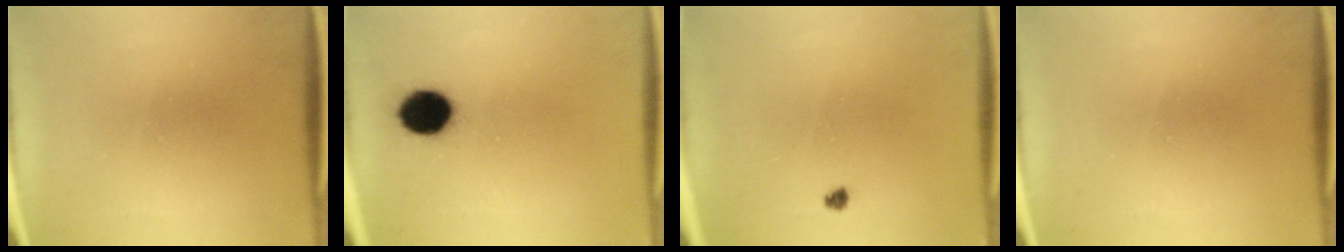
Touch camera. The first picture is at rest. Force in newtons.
{"total": 9.4}
{"total": 1.0}
{"total": 0.0}